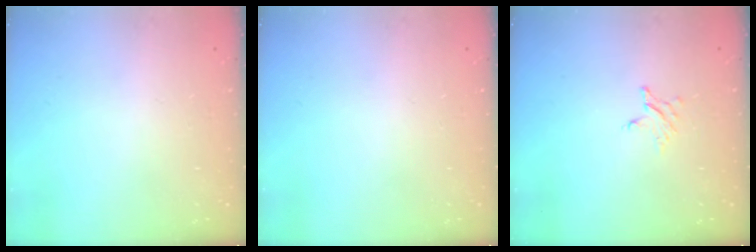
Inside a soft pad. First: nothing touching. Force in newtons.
{"total": 0.0}
{"total": 2.7, "press": 2.7, "slide": 0.3}